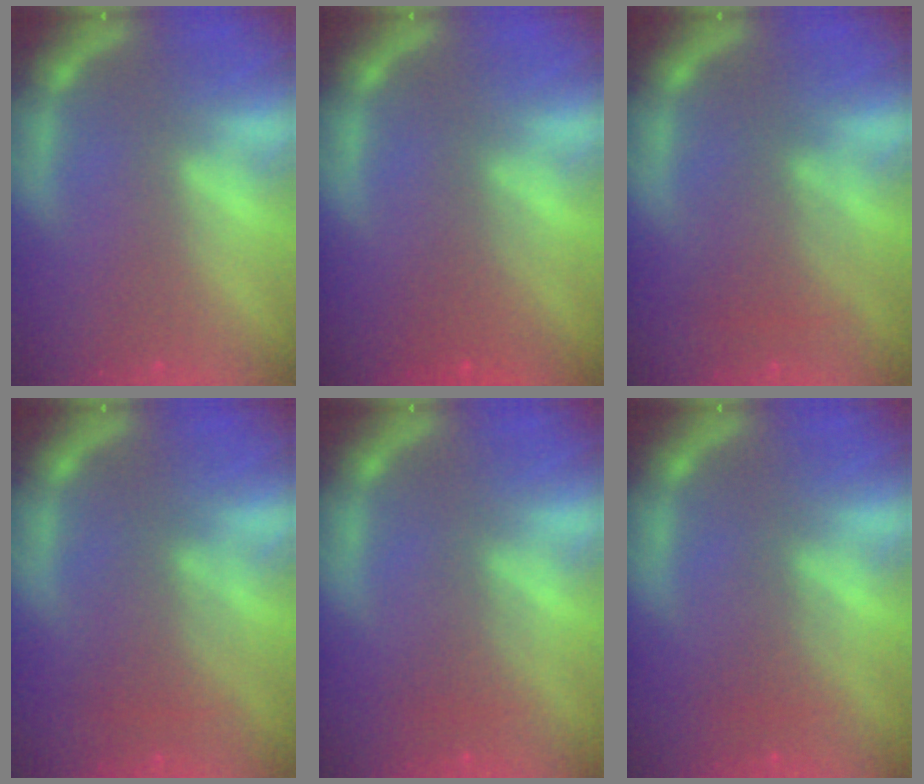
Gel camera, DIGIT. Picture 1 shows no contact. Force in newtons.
{"total": 2.5}
{"total": 3.4}
{"total": 3.4}
{"total": 2.0}
{"total": 2.0}